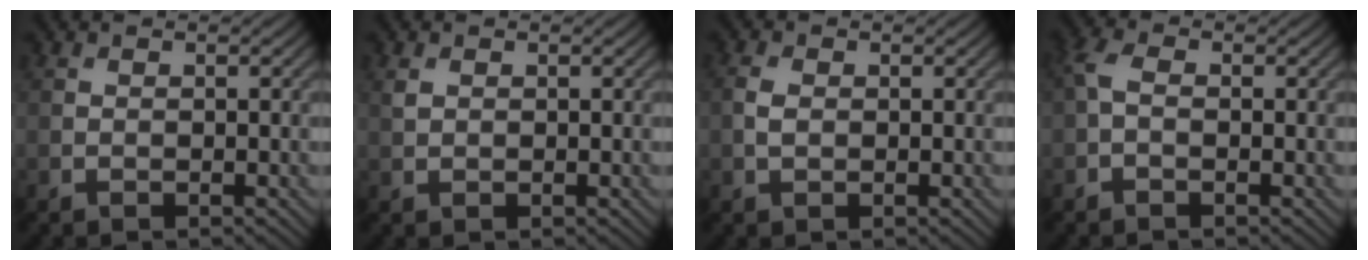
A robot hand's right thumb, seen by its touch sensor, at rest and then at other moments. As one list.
[{"total": 1.1, "force": [0.5, 0.8, 0.6], "torque": [-0.017, 0.000, 0.012]}, {"total": 1.9, "force": [0.0, 1.3, 1.4], "torque": [-0.037, 0.001, -0.001]}, {"total": 2.7, "force": [-0.1, 1.5, 2.3], "torque": [-0.058, 0.009, -0.010]}]